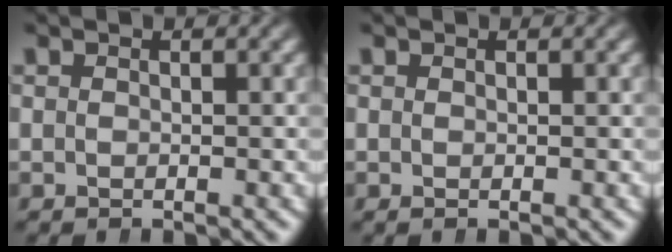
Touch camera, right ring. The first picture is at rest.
{"total": 0.0}